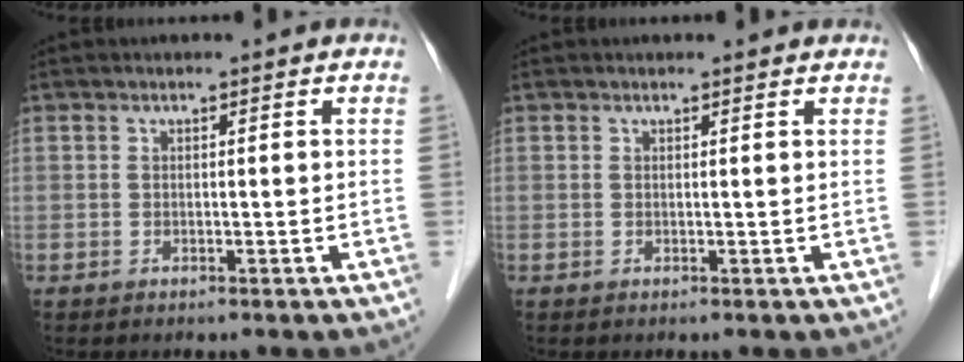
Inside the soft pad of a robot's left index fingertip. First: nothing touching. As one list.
[{"total": 1.9, "force": [1.8, 0.4, 0.3], "torque": [-0.014, 0.008, 0.016]}]